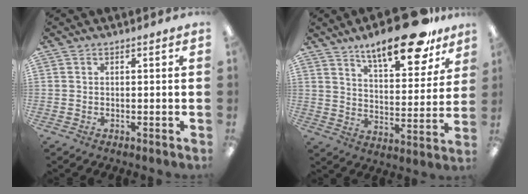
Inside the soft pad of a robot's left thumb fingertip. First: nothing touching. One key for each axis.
{"total": 18.7, "fx": 13.9, "fy": 6.0, "fz": 11.0, "tx": -0.162, "ty": -0.082, "tz": 0.227}